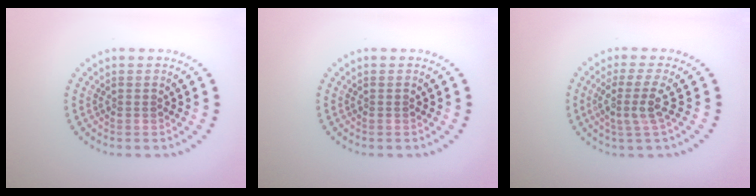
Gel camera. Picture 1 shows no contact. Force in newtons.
{"total": 0.0}
{"total": 2.8, "press": 2.1, "slide": 1.8}